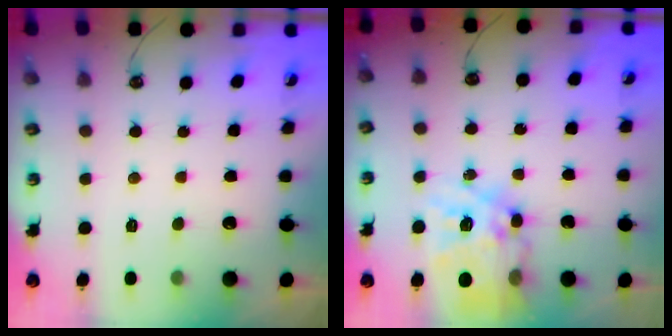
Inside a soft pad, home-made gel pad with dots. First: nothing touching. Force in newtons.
{"total": 17.8, "press": 17.8, "slide": 1.5}